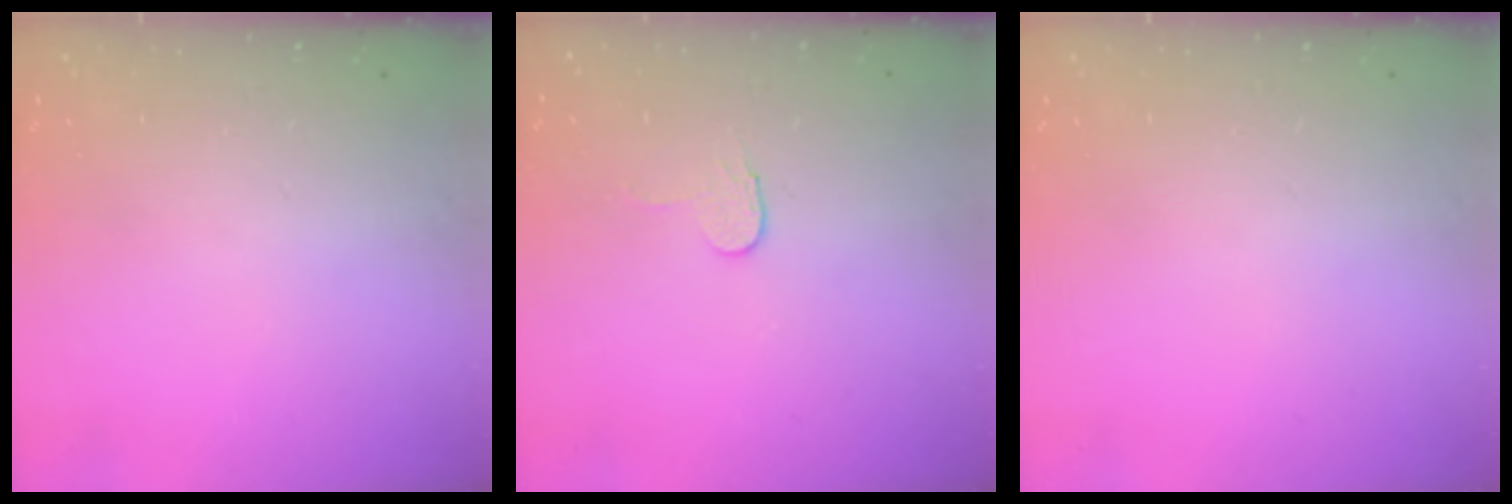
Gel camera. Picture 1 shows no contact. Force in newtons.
{"total": 3.5, "press": 3.5, "slide": 0.2}
{"total": 0.0}